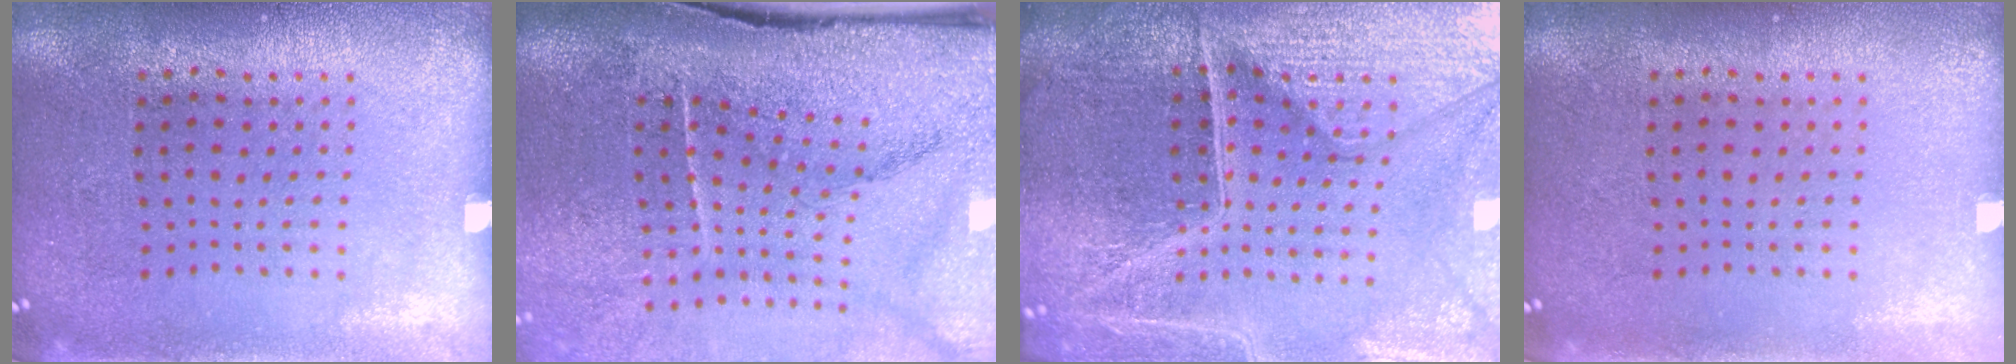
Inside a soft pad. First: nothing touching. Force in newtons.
{"total": 4.8, "press": 3.8, "slide": 3.0}
{"total": 5.5, "press": 5.1, "slide": 2.0}
{"total": 0.0}